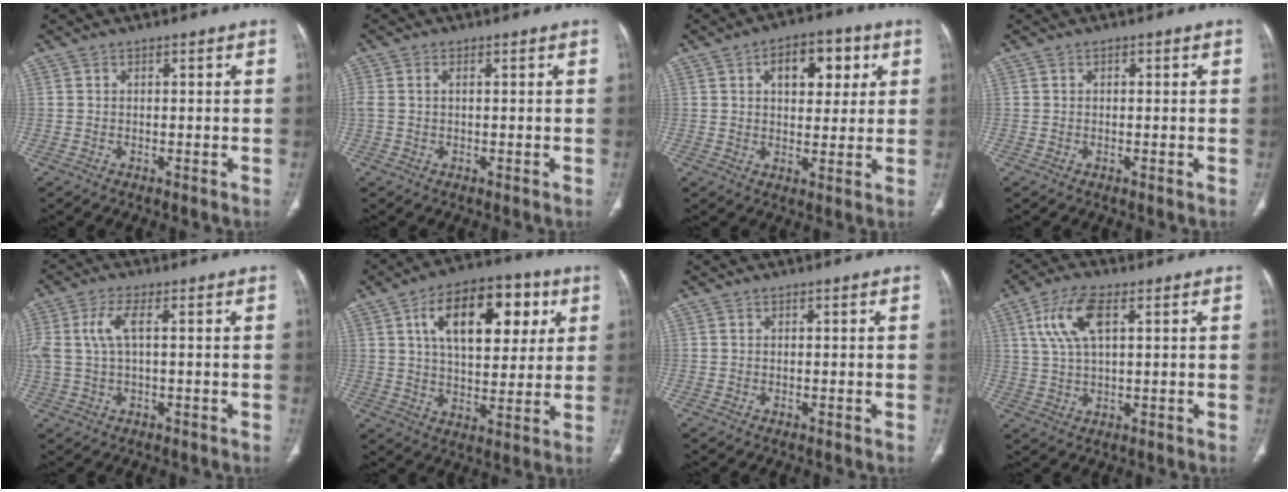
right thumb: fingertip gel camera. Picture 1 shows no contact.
{"total": 2.1, "force": [0.5, 1.0, 1.8], "torque": [-0.055, 0.011, 0.014]}
{"total": 10.5, "force": [3.7, 6.1, 7.7], "torque": [-0.071, 0.002, 0.051]}
{"total": 0.7, "force": [0.2, 0.4, 0.5], "torque": [-0.006, 0.002, 0.003]}
{"total": 6.1, "force": [1.2, 2.4, 5.4], "torque": [-0.149, 0.017, 0.028]}
{"total": 18.8, "force": [6.7, 10.0, 14.4], "torque": [-0.180, -0.005, 0.103]}
{"total": 0.0}
{"total": 8.9, "force": [3.2, 3.7, 7.4], "torque": [-0.158, 0.003, 0.065]}